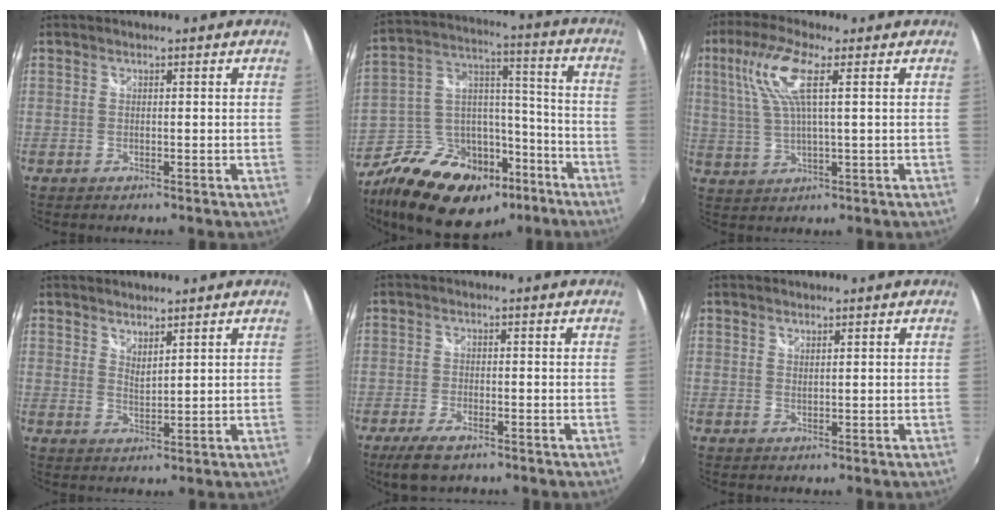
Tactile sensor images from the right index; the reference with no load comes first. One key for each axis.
{"total": 25.2, "fx": -15.8, "fy": 14.2, "fz": 13.6, "tx": -0.278, "ty": 0.029, "tz": -0.232}
{"total": 9.4, "fx": 3.4, "fy": 1.9, "fz": 8.5, "tx": -0.172, "ty": 0.013, "tz": 0.070}
{"total": 3.0, "fx": 2.6, "fy": 0.6, "fz": 1.2, "tx": -0.018, "ty": -0.001, "tz": 0.045}
{"total": 5.7, "fx": -3.9, "fy": 2.0, "fz": 3.7, "tx": -0.093, "ty": -0.015, "tz": -0.068}
{"total": 1.0, "fx": 0.9, "fy": 0.2, "fz": 0.4, "tx": -0.005, "ty": 0.001, "tz": 0.015}